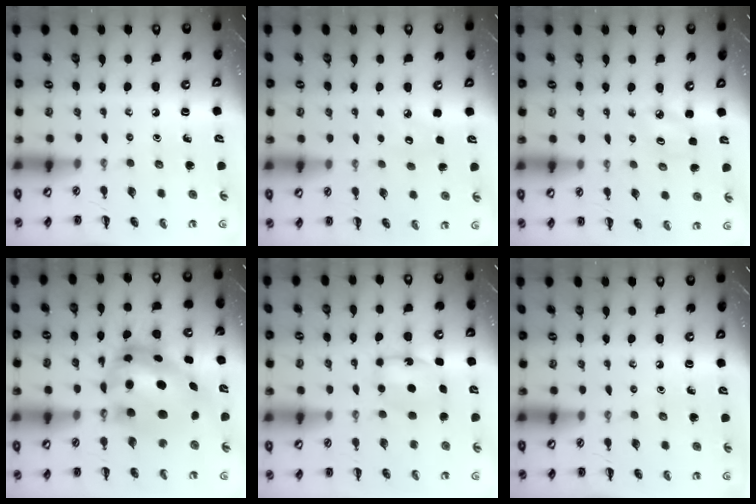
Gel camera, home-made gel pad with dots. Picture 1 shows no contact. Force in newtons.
{"total": 3.9, "press": 3.8, "slide": 1.1}
{"total": 2.8, "press": 2.7, "slide": 0.6}
{"total": 10.3, "press": 10.0, "slide": 2.6}
{"total": 6.3, "press": 6.1, "slide": 1.5}
{"total": 0.0}